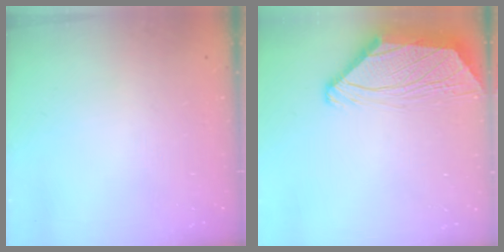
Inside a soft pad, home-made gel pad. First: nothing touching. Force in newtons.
{"total": 3.2, "press": 3.1, "slide": 0.7}